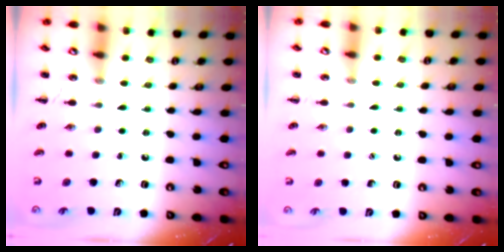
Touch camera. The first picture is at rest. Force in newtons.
{"total": 1.4, "press": 1.4, "slide": 0.1}